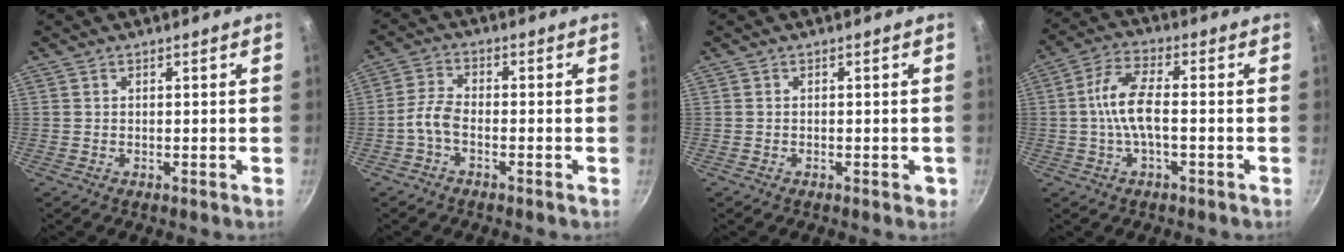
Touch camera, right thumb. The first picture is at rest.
{"total": 4.0, "force": [-2.0, 1.8, 2.9], "torque": [-0.069, 0.022, -0.050]}
{"total": 1.3, "force": [-0.5, 0.8, 1.0], "torque": [-0.010, 0.004, -0.005]}
{"total": 8.0, "force": [-1.0, 3.2, 7.3], "torque": [-0.149, 0.025, -0.028]}